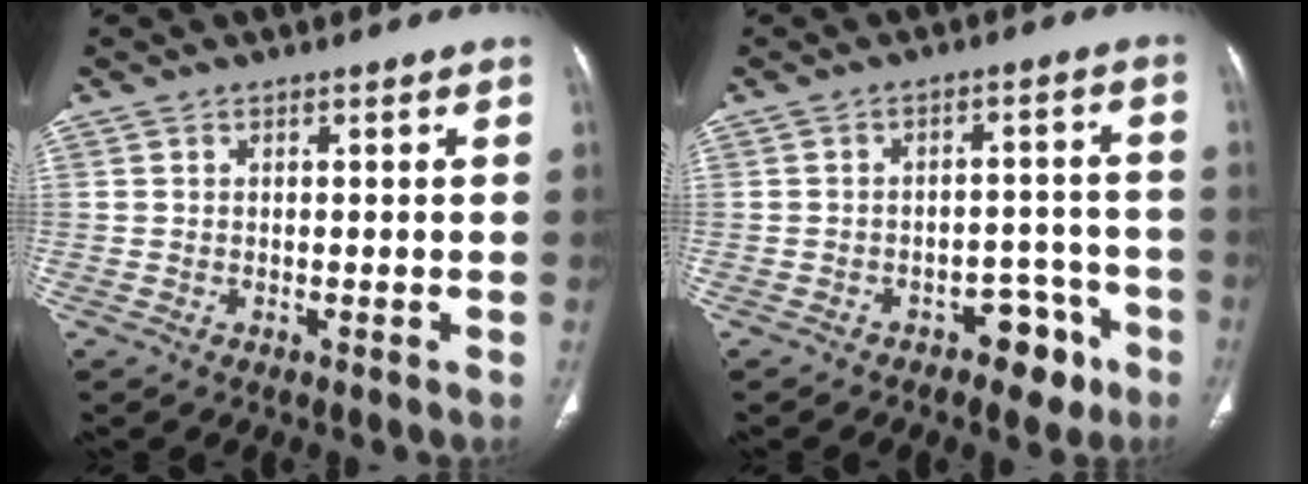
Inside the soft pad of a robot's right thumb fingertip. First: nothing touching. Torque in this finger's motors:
{"motor_torque": [2.69, 2.32, 0.19, -0.60, 0.02]}